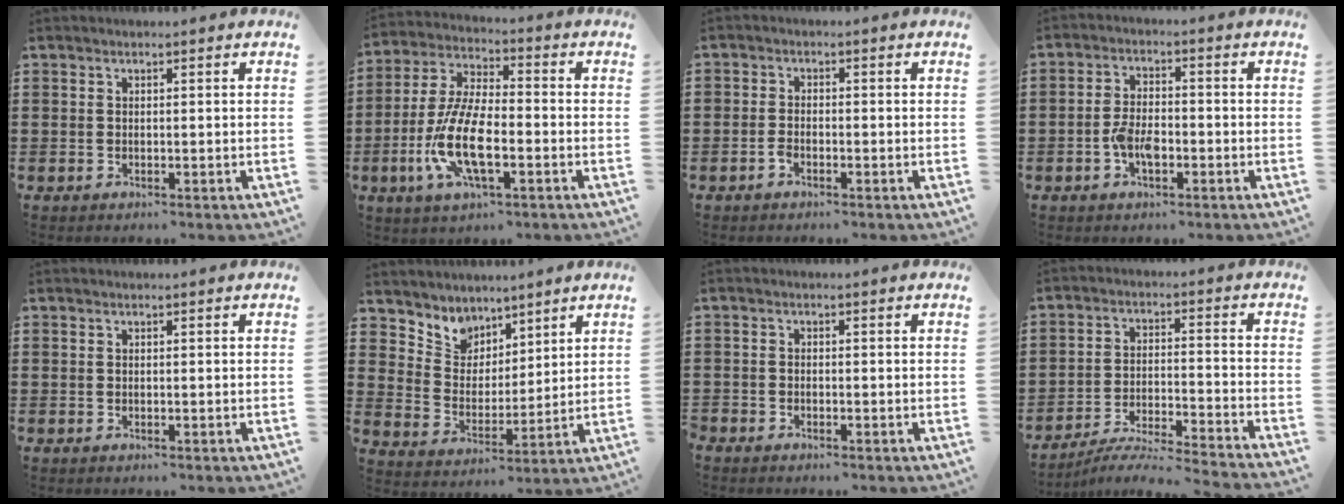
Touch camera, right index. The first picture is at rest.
{"total": 11.3, "force": [-3.6, 4.2, 9.9], "torque": [-0.230, -0.013, -0.072]}
{"total": 1.6, "force": [-1.0, 0.7, 0.9], "torque": [-0.034, -0.006, -0.024]}
{"total": 4.6, "force": [-1.6, 2.2, 3.7], "torque": [-0.085, 0.000, -0.033]}
{"total": 0.0}
{"total": 5.3, "force": [4.4, 2.9, -0.6], "torque": [-0.025, -0.026, 0.080]}
{"total": 0.9, "force": [-0.8, 0.3, 0.1], "torque": [-0.002, 0.002, -0.018]}
{"total": 4.6, "force": [-4.4, -0.6, 1.3], "torque": [-0.040, -0.019, -0.095]}